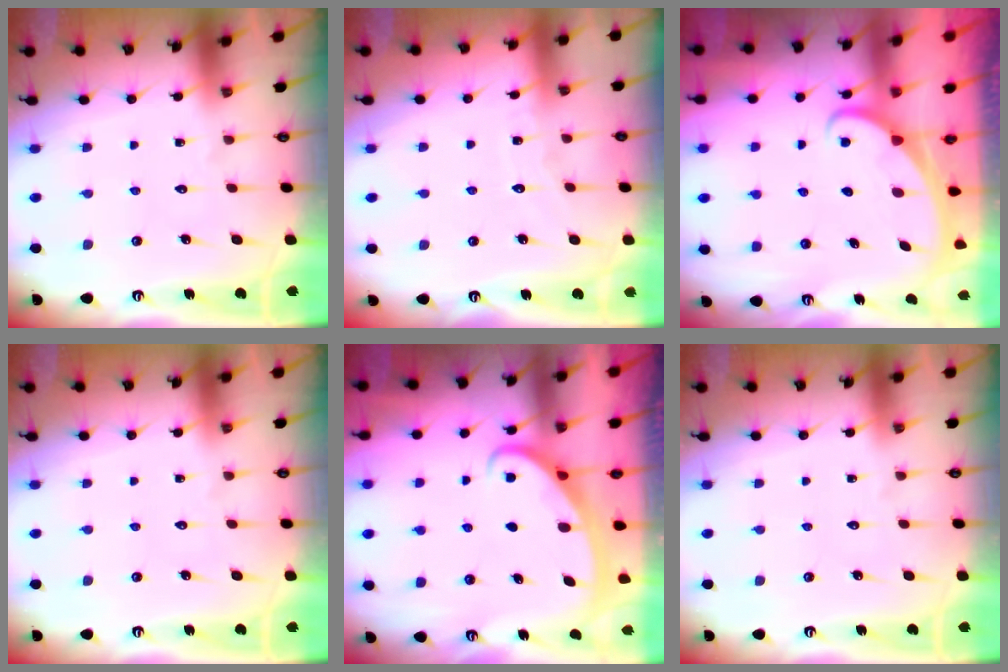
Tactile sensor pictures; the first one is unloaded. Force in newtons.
{"total": 4.3, "press": 4.3, "slide": 0.5}
{"total": 1.9, "press": 1.9, "slide": 0.1}
{"total": 0.0}
{"total": 2.6, "press": 2.6, "slide": 0.4}
{"total": 0.0}